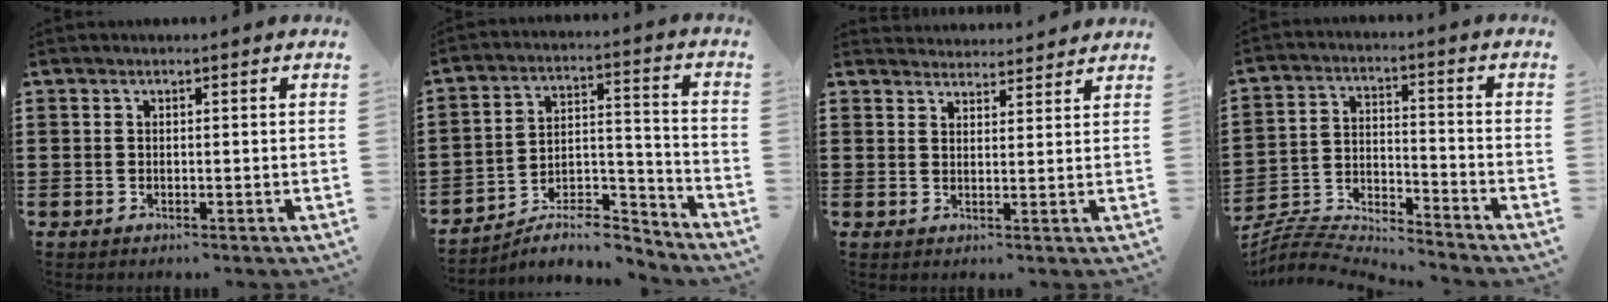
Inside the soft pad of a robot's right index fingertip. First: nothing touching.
{"total": 7.6, "force": [-6.8, 2.1, 2.7], "torque": [-0.032, 0.021, -0.129]}
{"total": 3.0, "force": [2.9, -0.1, -0.6], "torque": [0.005, -0.010, 0.056]}
{"total": 5.5, "force": [-5.5, 0.6, 0.6], "torque": [-0.031, -0.005, -0.117]}